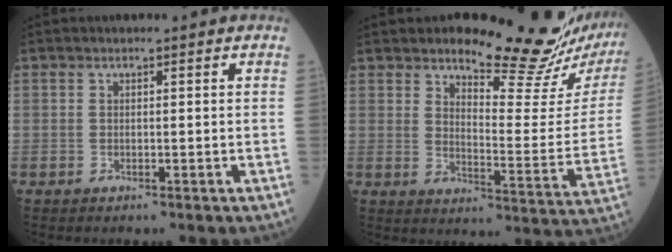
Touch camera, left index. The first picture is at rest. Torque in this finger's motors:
{"motor_torque": [1.06, -1.07, 0.36, 0.05]}